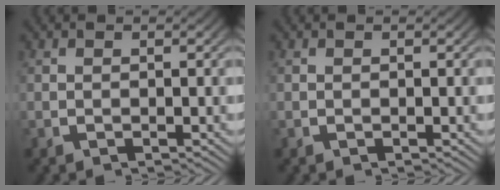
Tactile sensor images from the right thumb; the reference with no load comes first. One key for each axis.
{"total": 0.0}